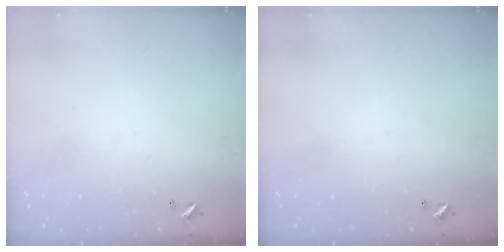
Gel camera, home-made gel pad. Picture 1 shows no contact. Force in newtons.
{"total": 0.0}